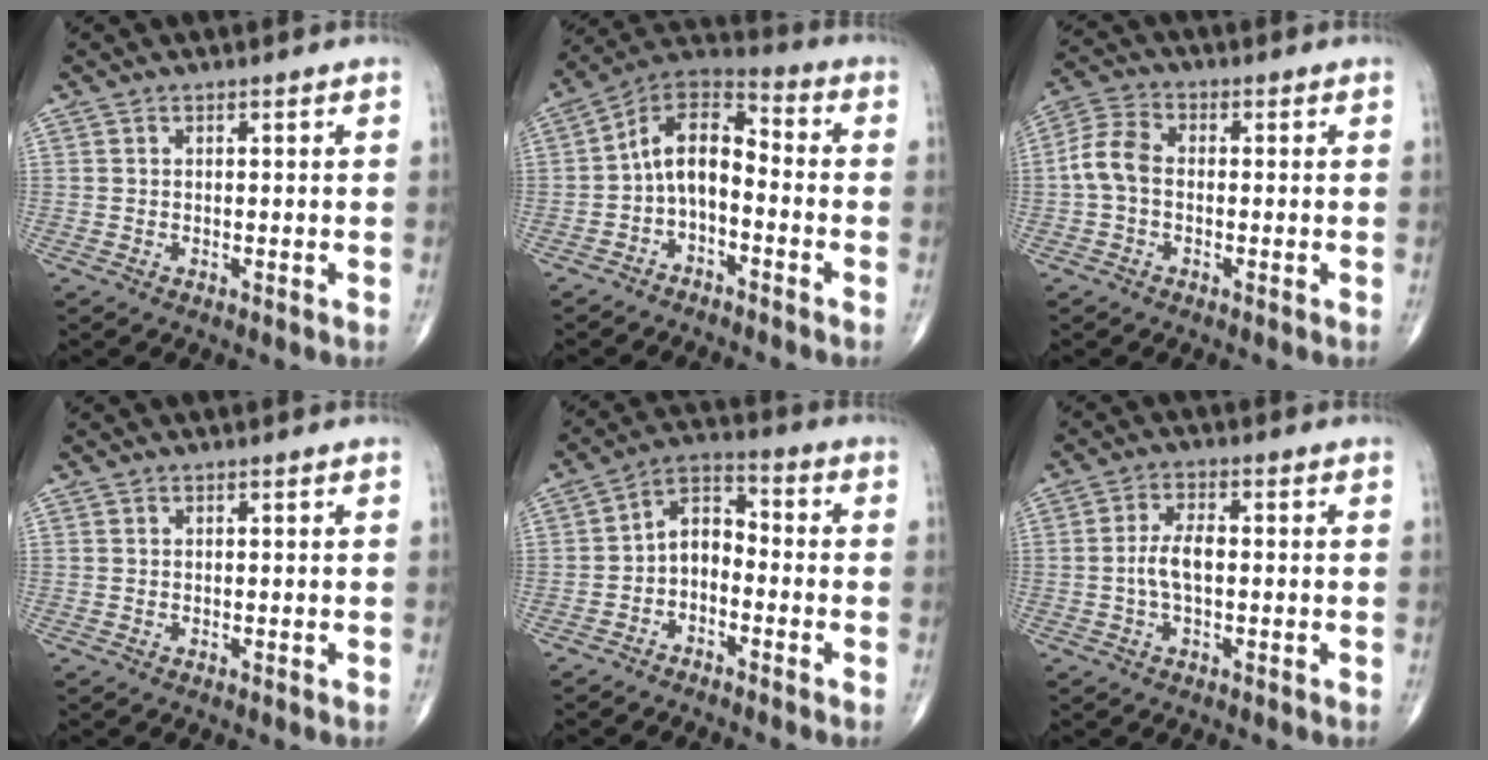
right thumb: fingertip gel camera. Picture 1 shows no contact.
{"total": 10.1, "force": [-2.6, 5.8, 7.8], "torque": [-0.115, 0.064, -0.061]}
{"total": 6.3, "force": [-0.6, 4.2, 4.6], "torque": [-0.092, 0.018, -0.023]}
{"total": 0.0}
{"total": 6.9, "force": [-2.4, 4.5, 4.6], "torque": [-0.061, 0.040, -0.060]}
{"total": 4.9, "force": [-0.4, 2.3, 4.3], "torque": [-0.091, 0.013, -0.011]}